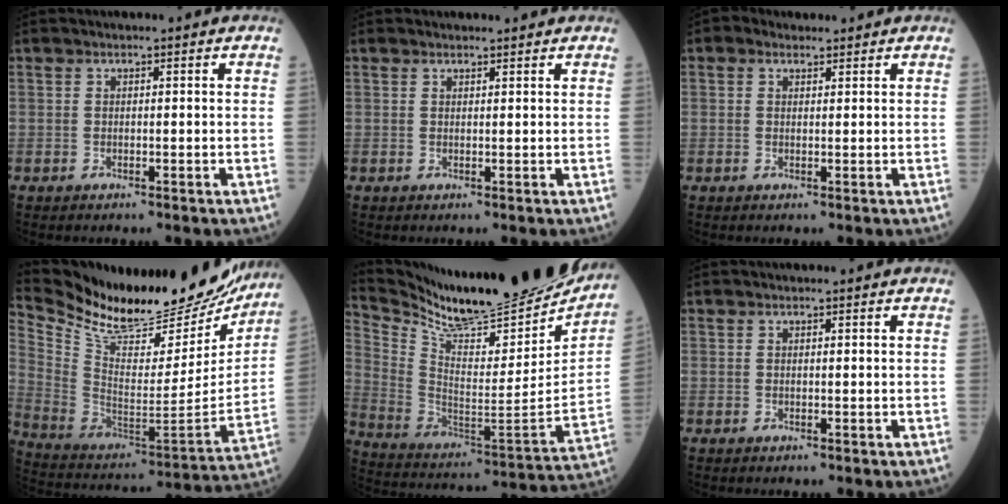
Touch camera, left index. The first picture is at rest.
{"total": 1.5, "force": [1.5, 0.3, 0.1], "torque": [-0.008, 0.007, 0.022]}
{"total": 1.9, "force": [1.3, 1.3, 0.6], "torque": [-0.014, 0.019, 0.019]}
{"total": 30.4, "force": [26.9, 6.8, 12.3], "torque": [-0.226, -0.060, 0.398]}
{"total": 27.5, "force": [24.9, 3.2, 11.4], "torque": [-0.208, -0.080, 0.373]}
{"total": 0.0}